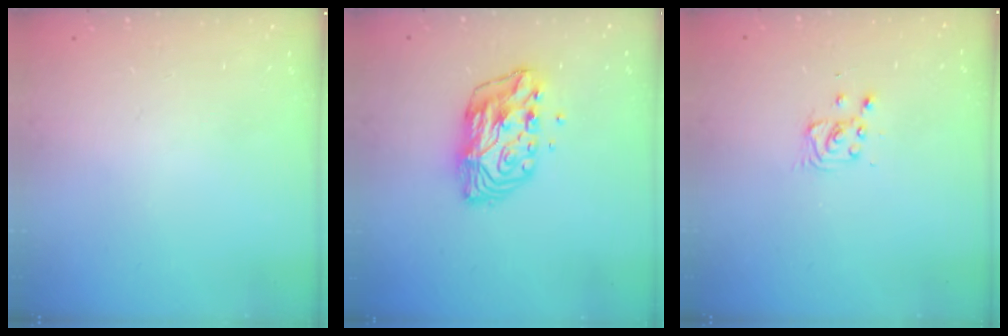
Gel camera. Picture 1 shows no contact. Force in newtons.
{"total": 10.5, "press": 10.5, "slide": 1.1}
{"total": 3.3, "press": 3.3, "slide": 0.4}